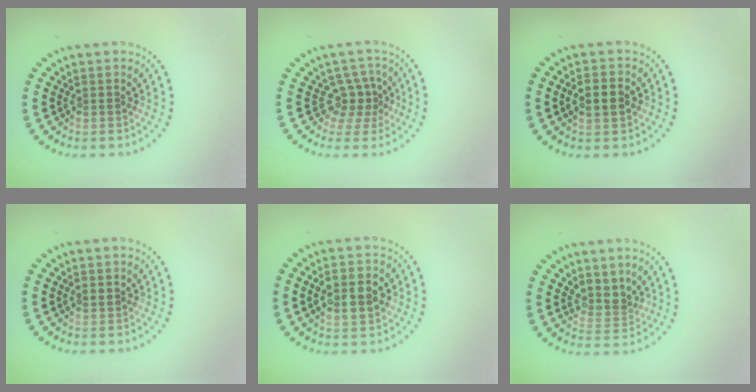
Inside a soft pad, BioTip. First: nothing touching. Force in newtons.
{"total": 2.6, "press": 1.8, "slide": 1.9}
{"total": 2.8, "press": 2.8, "slide": 0.3}
{"total": 1.1, "press": 1.1, "slide": 0.1}
{"total": 4.4, "press": 4.3, "slide": 0.5}
{"total": 2.6, "press": 2.0, "slide": 1.6}